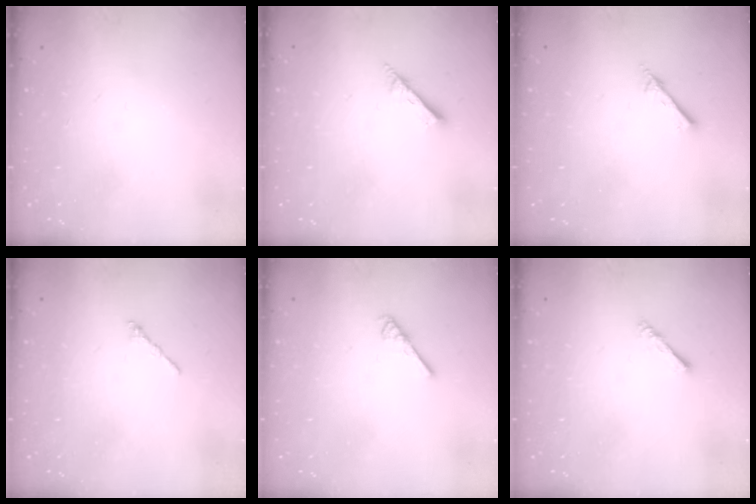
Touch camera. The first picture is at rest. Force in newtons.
{"total": 1.7, "press": 1.6, "slide": 0.1}
{"total": 2.0, "press": 2.0, "slide": 0.2}
{"total": 1.2, "press": 1.1, "slide": 0.5}
{"total": 2.7, "press": 2.6, "slide": 0.4}
{"total": 1.4, "press": 1.3, "slide": 0.3}